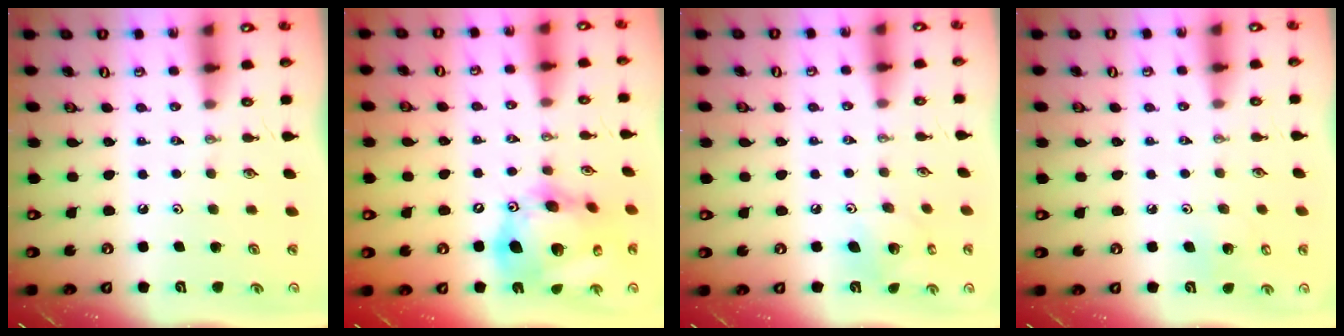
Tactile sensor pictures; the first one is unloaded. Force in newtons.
{"total": 22.1, "press": 21.8, "slide": 3.5}
{"total": 6.9, "press": 6.9, "slide": 0.5}
{"total": 6.5, "press": 6.5, "slide": 0.4}